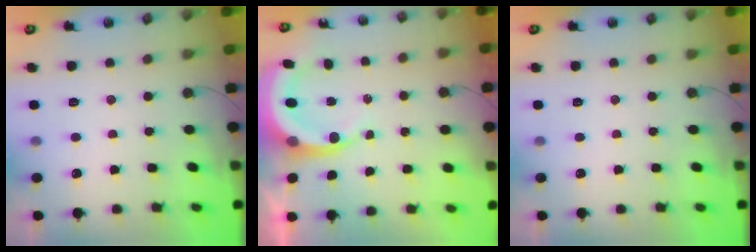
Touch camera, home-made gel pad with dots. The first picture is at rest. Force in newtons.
{"total": 8.1, "press": 7.9, "slide": 1.8}
{"total": 0.0}